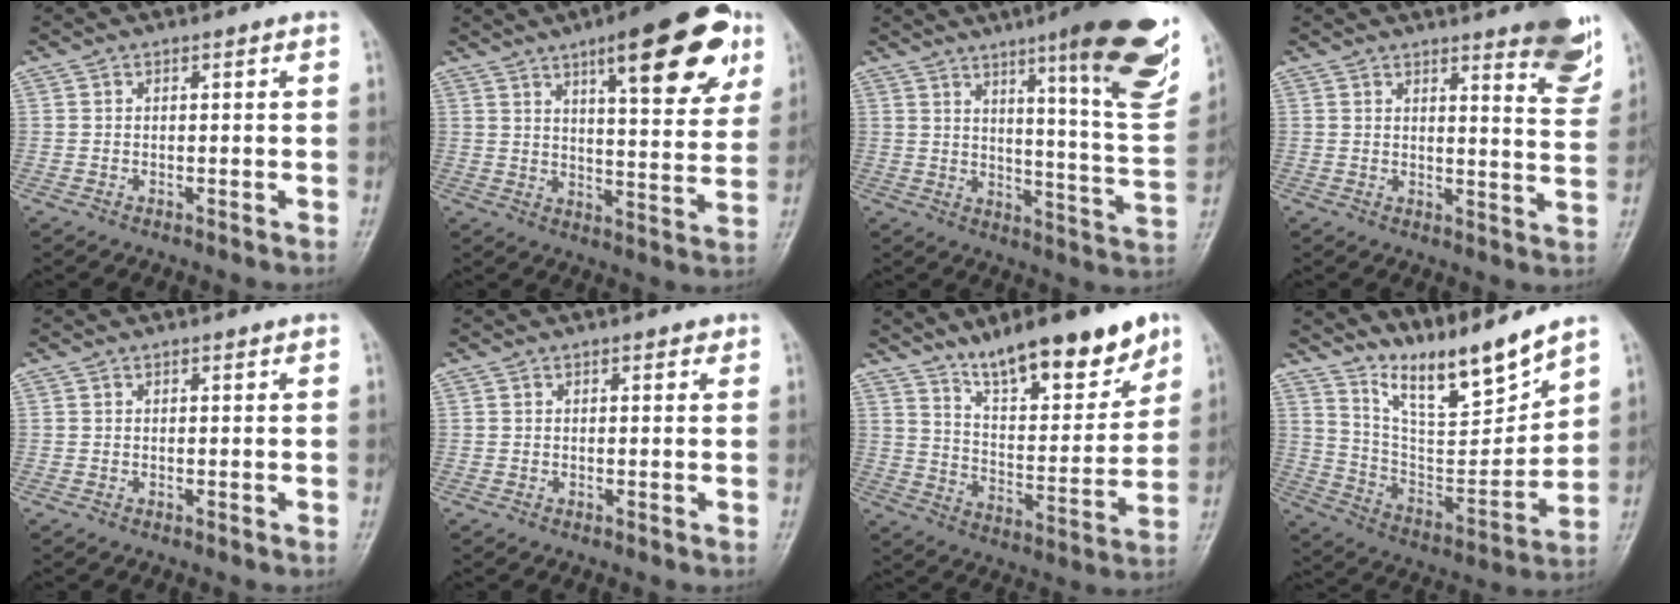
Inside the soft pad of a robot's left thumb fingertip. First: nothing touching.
{"total": 19.8, "force": [10.4, 5.8, 15.8], "torque": [-0.181, -0.029, 0.143]}
{"total": 23.1, "force": [12.9, 3.5, 18.9], "torque": [-0.230, -0.062, 0.178]}
{"total": 11.1, "force": [7.3, 2.4, 8.0], "torque": [-0.074, -0.046, 0.085]}
{"total": 0.0}
{"total": 1.2, "force": [0.7, 0.6, 0.7], "torque": [-0.005, -0.001, 0.006]}
{"total": 18.3, "force": [12.8, 5.4, 12.0], "torque": [-0.142, -0.074, 0.213]}
{"total": 14.1, "force": [12.2, 1.7, 6.9], "torque": [-0.091, -0.085, 0.231]}